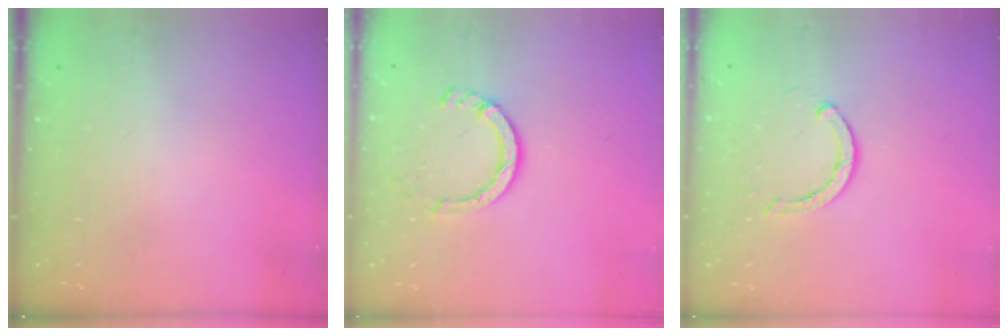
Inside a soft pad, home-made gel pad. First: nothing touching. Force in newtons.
{"total": 6.7, "press": 6.7, "slide": 0.9}
{"total": 2.9, "press": 2.9, "slide": 0.5}